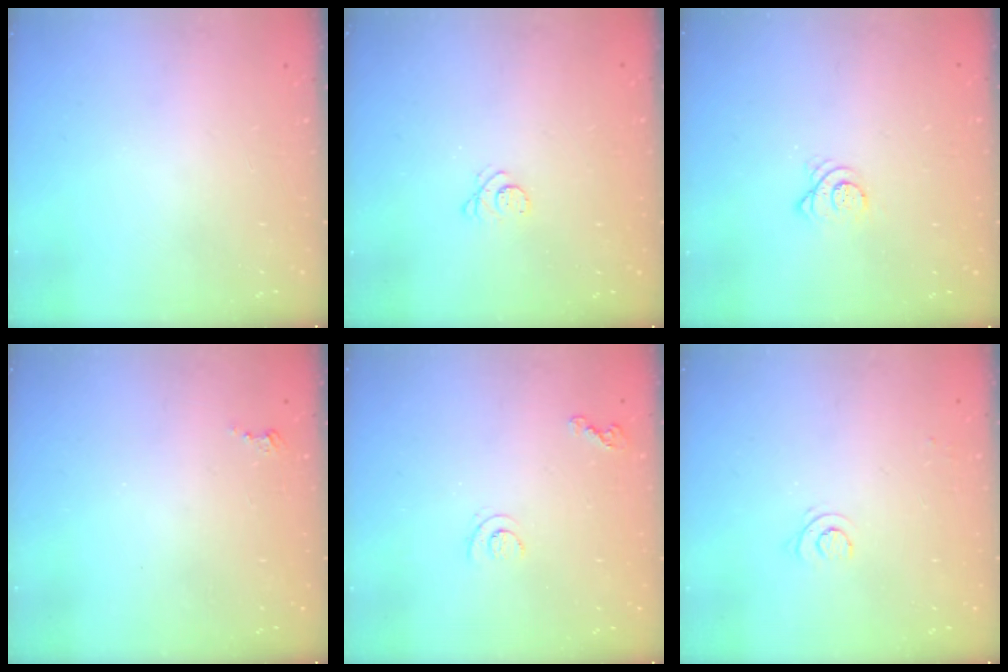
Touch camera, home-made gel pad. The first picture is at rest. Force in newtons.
{"total": 2.9, "press": 2.9, "slide": 0.3}
{"total": 3.2, "press": 3.2, "slide": 0.2}
{"total": 2.4, "press": 2.4, "slide": 0.4}
{"total": 6.2, "press": 6.2, "slide": 0.5}
{"total": 3.9, "press": 3.9, "slide": 0.5}